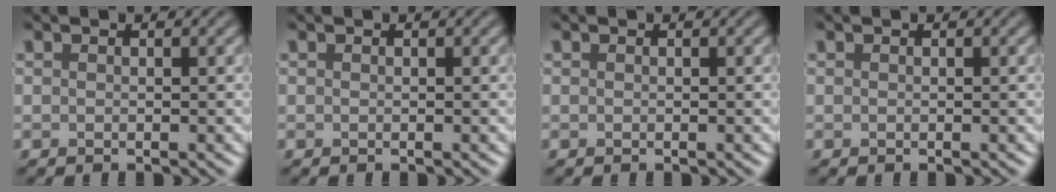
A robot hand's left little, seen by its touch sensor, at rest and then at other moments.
{"total": 0.0}
{"total": 0.0}
{"total": 0.0}